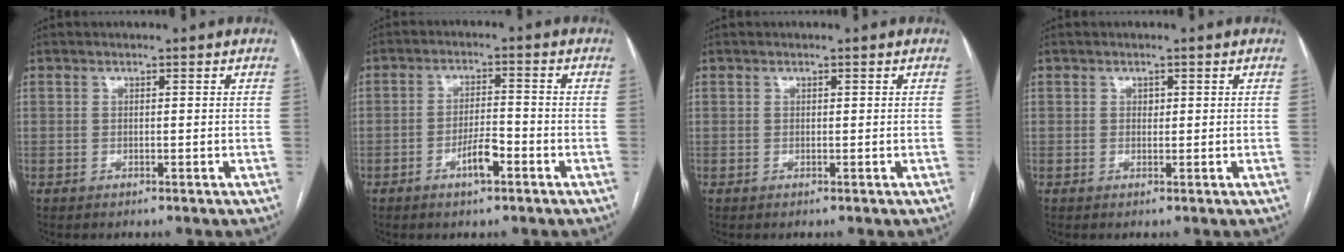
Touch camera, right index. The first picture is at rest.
{"total": 4.6, "force": [-2.4, 1.0, 3.8], "torque": [-0.071, 0.002, -0.043]}
{"total": 0.0}
{"total": 0.8, "force": [0.2, 0.6, 0.4], "torque": [-0.004, 0.002, 0.005]}